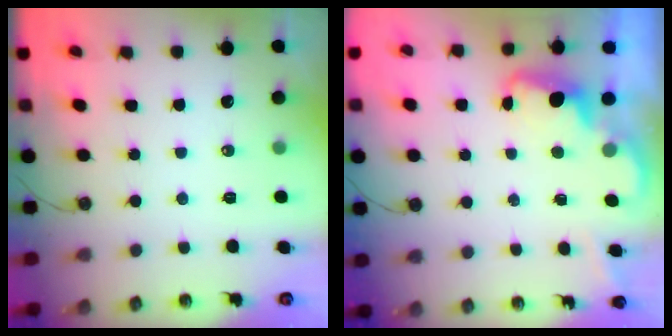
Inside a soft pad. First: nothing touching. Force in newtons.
{"total": 2.2, "press": 2.1, "slide": 0.5}